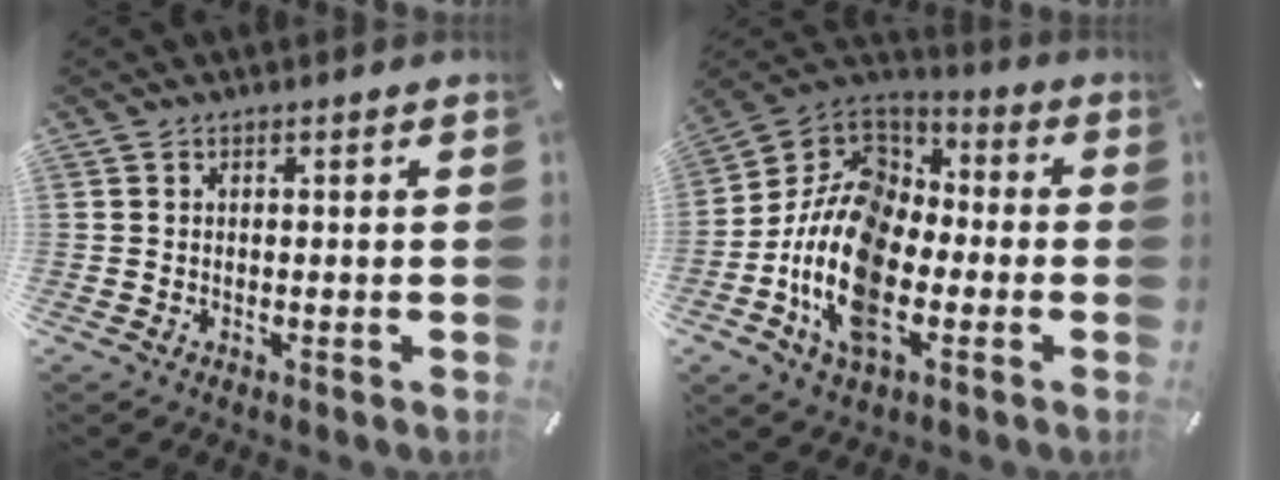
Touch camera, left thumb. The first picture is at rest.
{"total": 18.5, "force": [-7.2, 11.2, 12.7], "torque": [-0.281, 0.026, -0.136]}